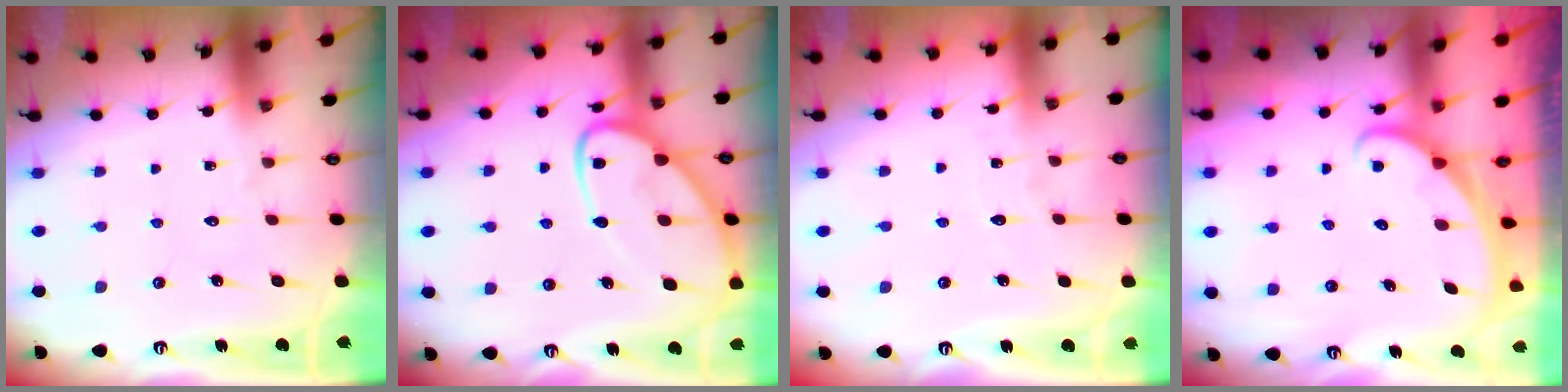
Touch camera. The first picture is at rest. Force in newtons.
{"total": 13.6, "press": 13.5, "slide": 1.2}
{"total": 2.8, "press": 2.8, "slide": 0.1}
{"total": 1.6, "press": 1.6, "slide": 0.0}